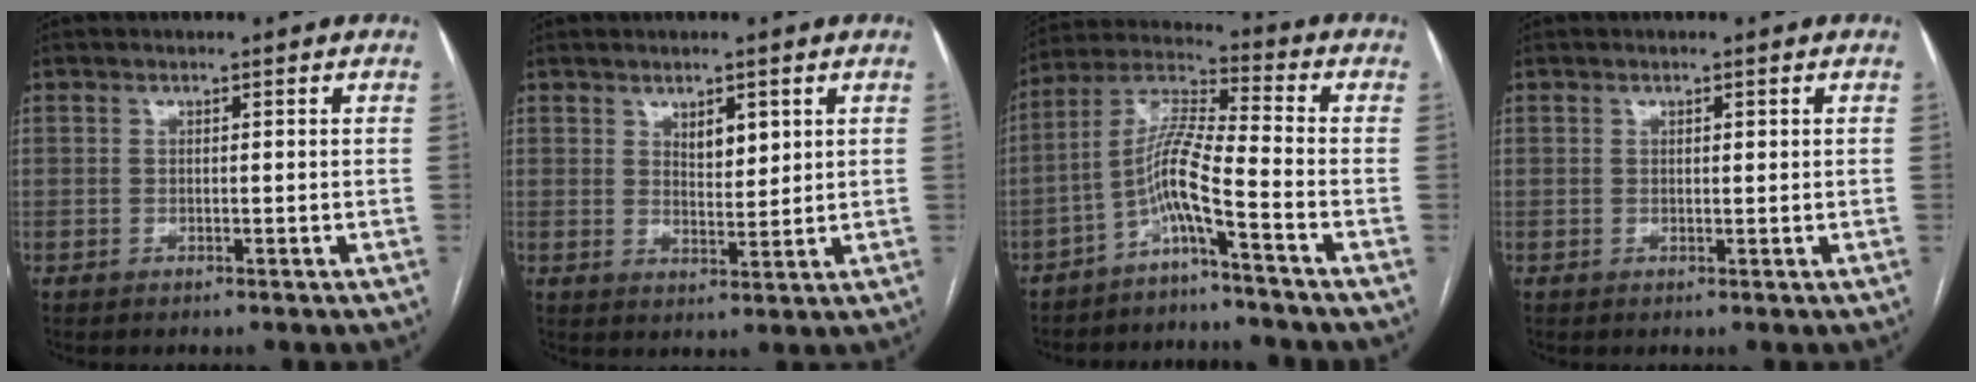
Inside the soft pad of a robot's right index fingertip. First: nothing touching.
{"total": 3.7, "force": [1.8, 1.5, 2.8], "torque": [-0.048, -0.003, 0.034]}
{"total": 8.0, "force": [-4.4, -0.6, 6.7], "torque": [-0.142, 0.013, -0.091]}
{"total": 0.8, "force": [0.3, 0.3, 0.6], "torque": [-0.009, 0.000, 0.005]}